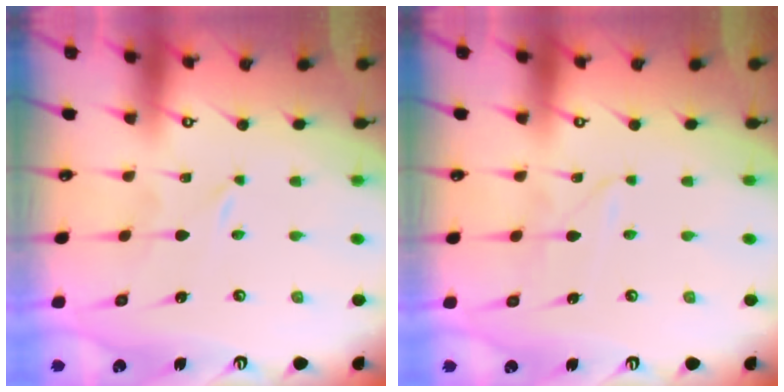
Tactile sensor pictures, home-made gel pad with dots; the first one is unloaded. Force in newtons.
{"total": 2.6, "press": 2.5, "slide": 0.4}